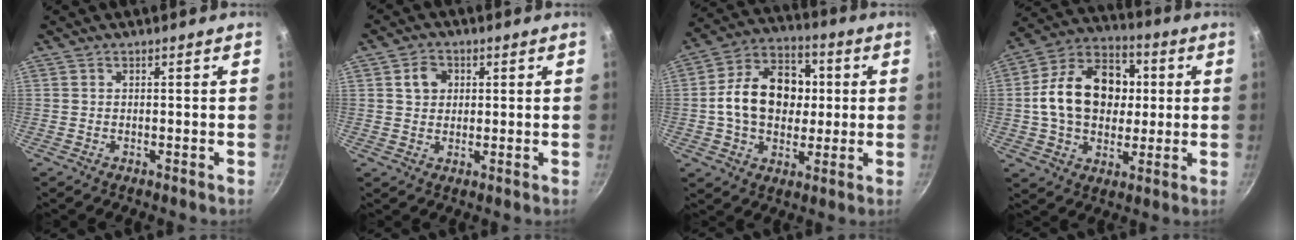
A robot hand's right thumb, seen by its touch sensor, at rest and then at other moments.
{"total": 4.4, "force": [1.2, 3.7, 2.1], "torque": [-0.014, 0.007, 0.017]}
{"total": 16.6, "force": [0.9, 12.3, 11.1], "torque": [-0.146, 0.023, 0.003]}
{"total": 18.7, "force": [1.6, 13.9, 12.4], "torque": [-0.171, 0.024, 0.014]}